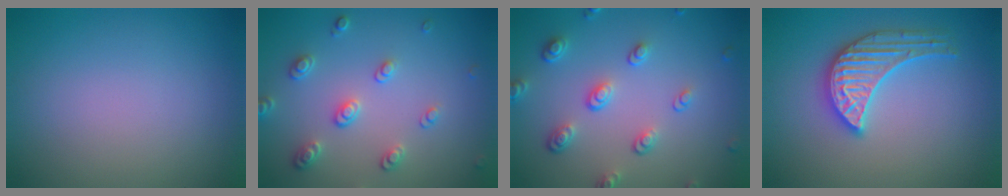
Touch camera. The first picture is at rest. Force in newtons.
{"total": 2.7, "press": 2.6, "slide": 0.4}
{"total": 3.8, "press": 2.9, "slide": 2.5}
{"total": 3.8, "press": 3.8, "slide": 0.4}